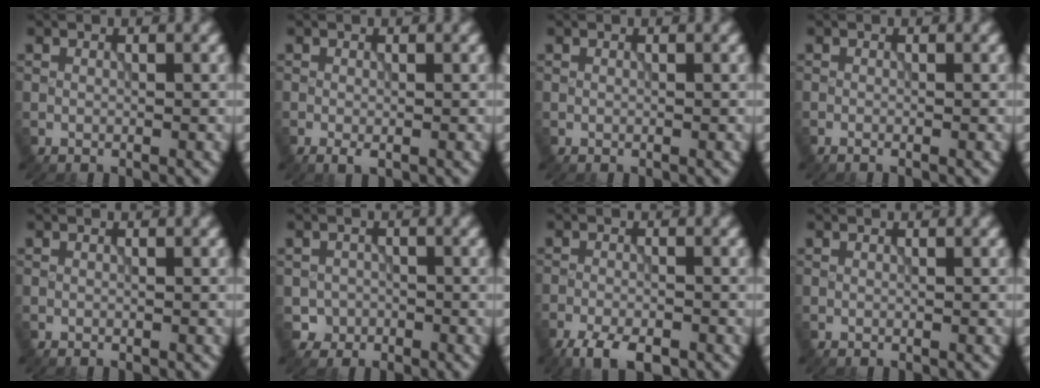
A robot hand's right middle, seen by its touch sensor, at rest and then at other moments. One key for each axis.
{"total": 0.9, "fx": -0.4, "fy": 0.2, "fz": 0.8, "tx": -0.016, "ty": -0.005, "tz": -0.008}
{"total": 0.0}
{"total": 0.6, "fx": -0.5, "fy": 0.1, "fz": 0.4, "tx": -0.004, "ty": -0.004, "tz": -0.012}
{"total": 0.0}
{"total": 1.7, "fx": -0.8, "fy": 1.5, "fz": -0.1, "tx": 0.013, "ty": 0.004, "tz": -0.017}
{"total": 4.5, "fx": -3.3, "fy": 1.4, "fz": 2.7, "tx": -0.048, "ty": -0.008, "tz": -0.062}
{"total": 0.0}